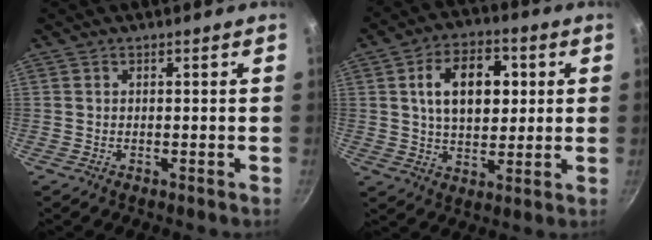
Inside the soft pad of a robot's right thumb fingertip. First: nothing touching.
{"total": 13.4, "force": [2.8, 8.6, 9.9], "torque": [-0.130, 0.002, 0.042]}